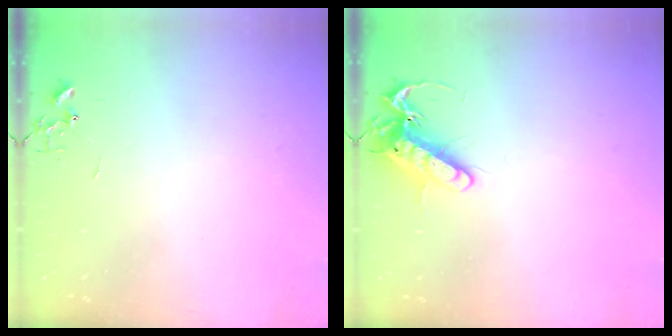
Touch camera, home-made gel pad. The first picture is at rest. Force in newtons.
{"total": 13.9, "press": 13.8, "slide": 1.7}